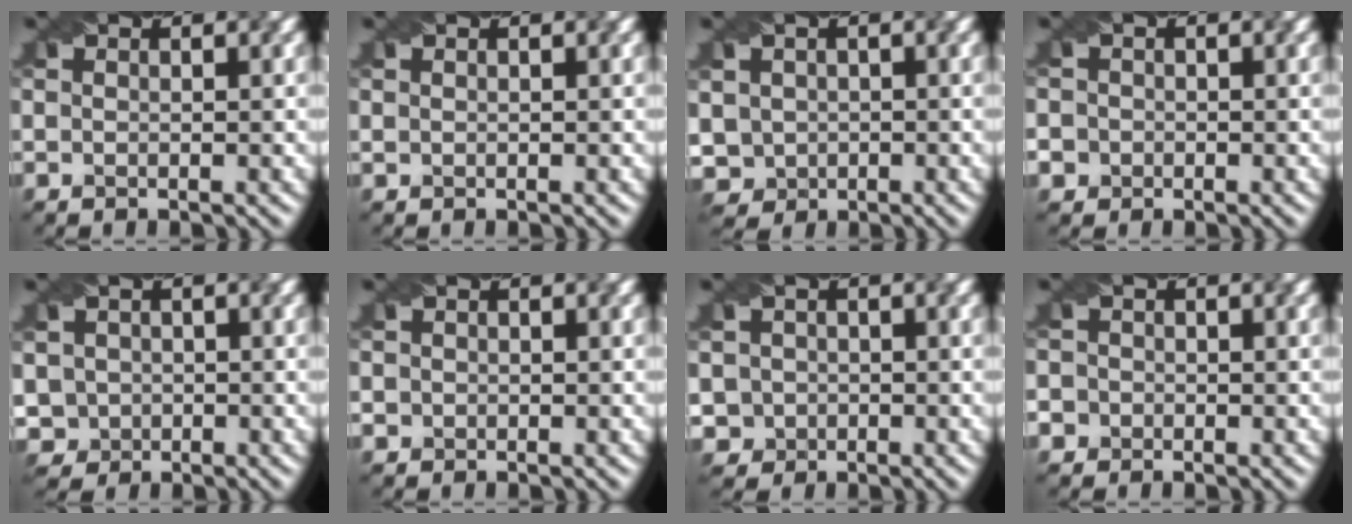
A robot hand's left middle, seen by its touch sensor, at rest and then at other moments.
{"total": 0.0}
{"total": 2.8, "force": [-0.2, 2.7, 0.7], "torque": [-0.024, 0.011, 0.004]}
{"total": 4.6, "force": [-0.9, 4.3, 1.4], "torque": [-0.029, 0.025, -0.039]}
{"total": 2.3, "force": [-0.2, 2.3, 0.4], "torque": [-0.007, 0.012, 0.003]}
{"total": 1.9, "force": [0.4, 1.7, 0.7], "torque": [-0.002, 0.019, -0.001]}
{"total": 2.6, "force": [-0.3, 2.6, 0.4], "torque": [0.000, 0.016, -0.006]}
{"total": 3.7, "force": [-0.9, 3.4, 1.0], "torque": [-0.016, 0.027, -0.040]}